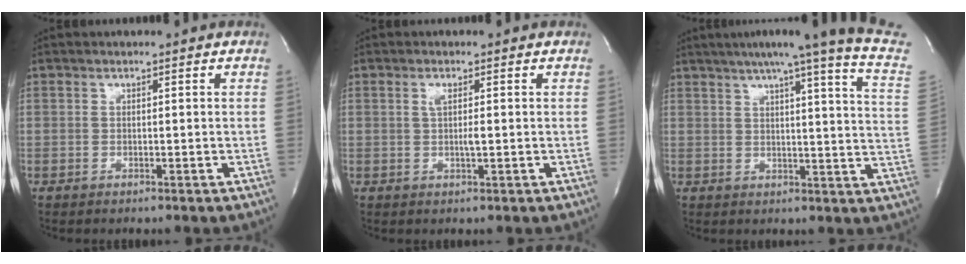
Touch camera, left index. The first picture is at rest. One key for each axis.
{"total": 2.1, "fx": 0.2, "fy": 0.2, "fz": 2.1, "tx": -0.044, "ty": -0.002, "tz": 0.004}
{"total": 19.4, "fx": 15.2, "fy": -1.5, "fz": 12.0, "tx": -0.175, "ty": -0.039, "tz": 0.173}